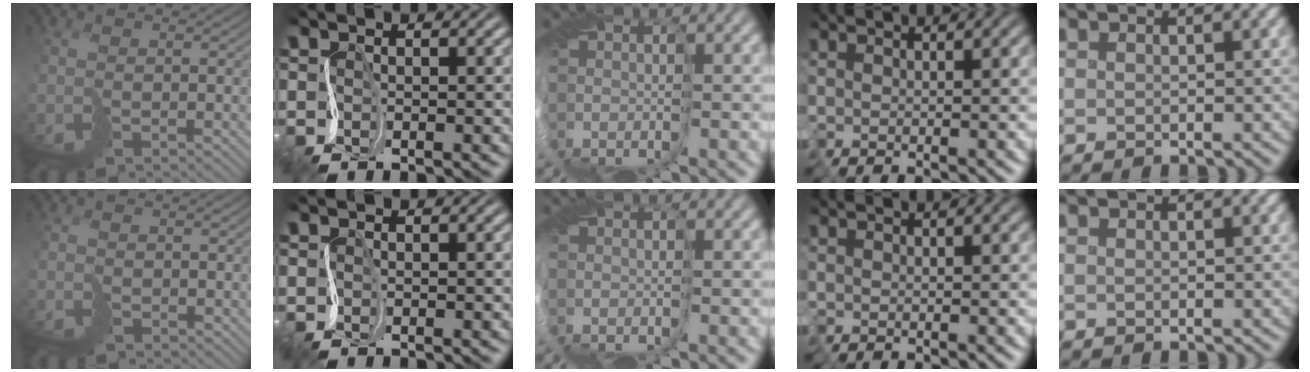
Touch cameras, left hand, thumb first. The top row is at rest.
{"thumb": {"total": 0.8, "force": [0.6, 0.5, 0.1], "torque": [-0.004, -0.002, 0.012]}}